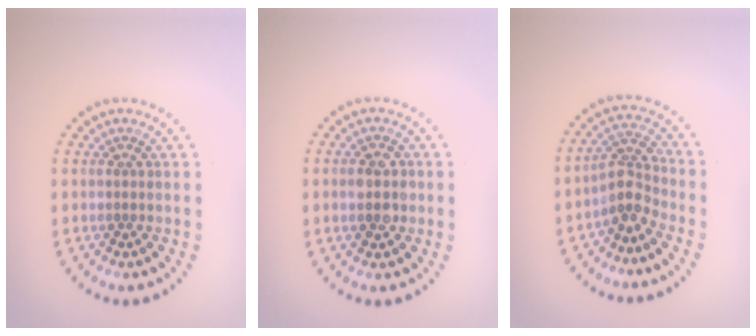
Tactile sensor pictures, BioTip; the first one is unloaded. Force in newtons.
{"total": 2.6, "press": 2.6, "slide": 0.1}
{"total": 2.8, "press": 2.2, "slide": 1.7}